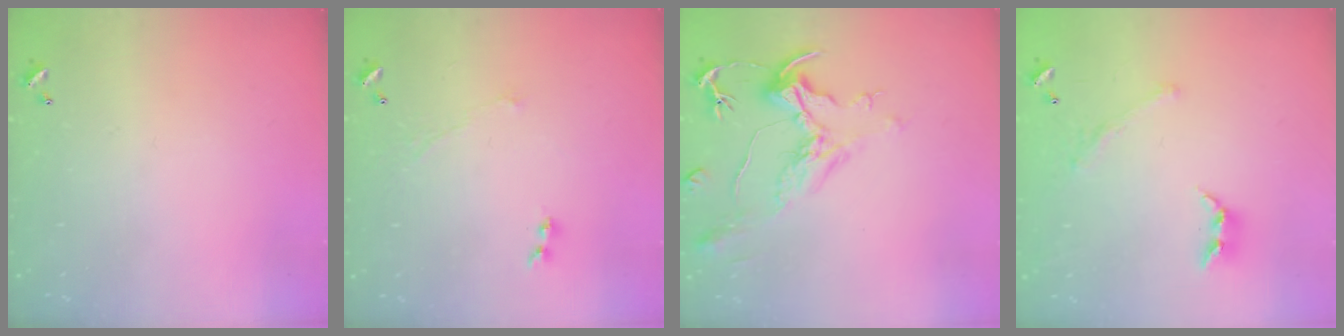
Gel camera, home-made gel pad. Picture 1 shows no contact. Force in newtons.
{"total": 1.2, "press": 0.7, "slide": 1.0}
{"total": 2.1, "press": 1.7, "slide": 1.3}
{"total": 1.6, "press": 1.1, "slide": 1.1}